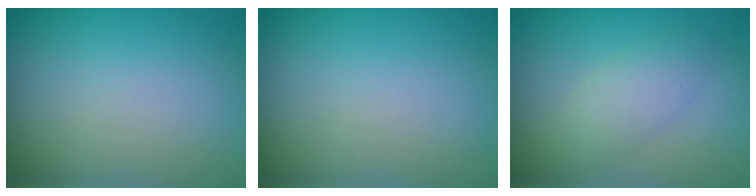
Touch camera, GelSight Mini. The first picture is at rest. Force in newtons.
{"total": 0.0}
{"total": 2.7, "press": 2.7, "slide": 0.2}